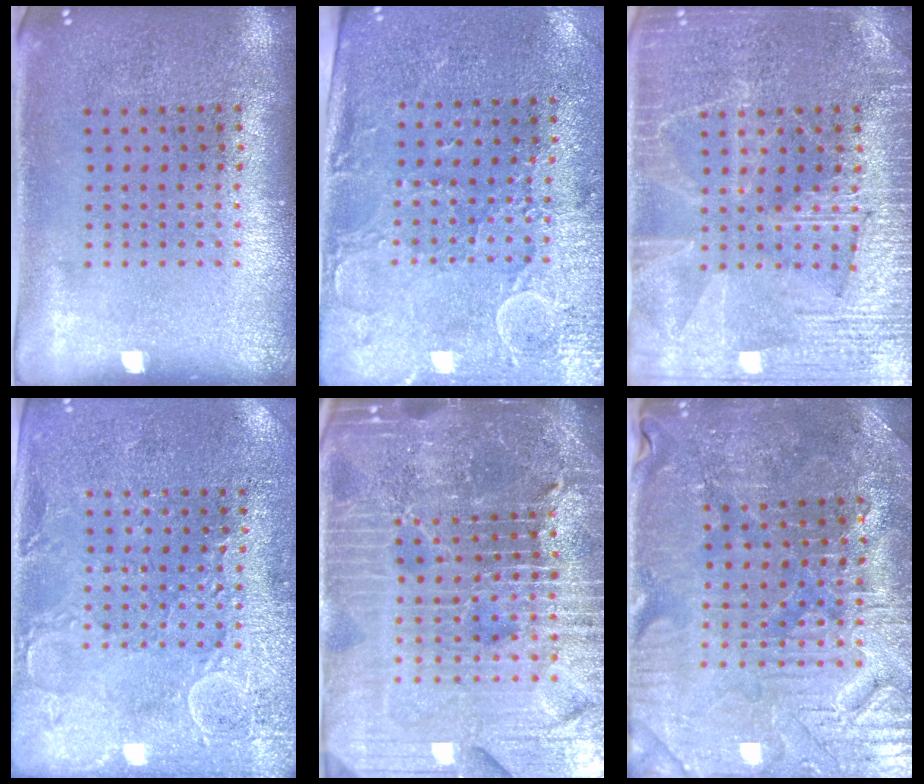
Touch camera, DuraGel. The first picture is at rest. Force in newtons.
{"total": 3.0, "press": 2.6, "slide": 1.5}
{"total": 3.7, "press": 3.6, "slide": 0.7}
{"total": 2.7, "press": 2.6, "slide": 0.7}
{"total": 6.9, "press": 6.0, "slide": 3.4}
{"total": 3.5, "press": 3.5, "slide": 0.5}